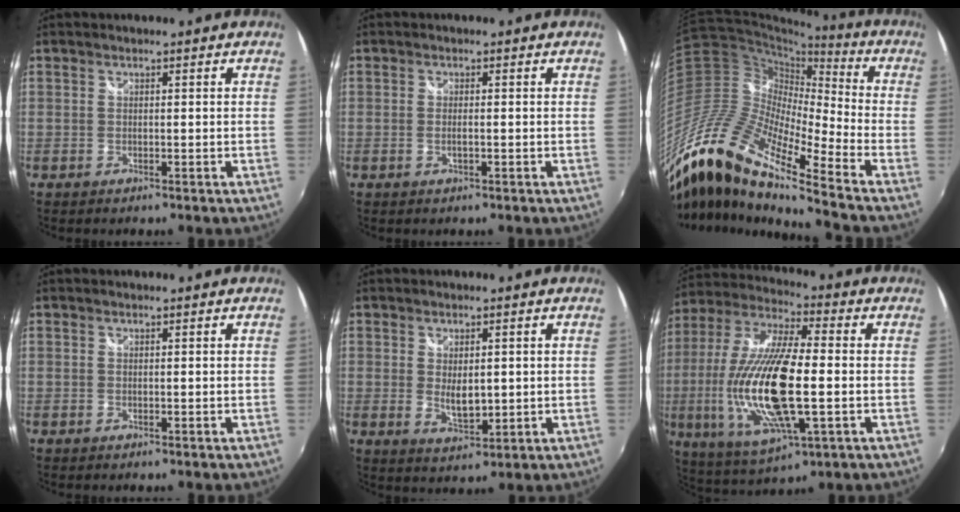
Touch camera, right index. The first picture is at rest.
{"total": 1.4, "force": [-0.2, 0.4, 1.4], "torque": [-0.026, -0.002, -0.004]}
{"total": 20.8, "force": [-15.1, 3.1, 14.0], "torque": [-0.235, -0.032, -0.307]}
{"total": 0.0}
{"total": 5.2, "force": [0.2, 2.7, 4.4], "torque": [-0.070, -0.011, 0.011]}
{"total": 22.3, "force": [-3.0, 7.3, 20.9], "torque": [-0.422, -0.023, -0.051]}